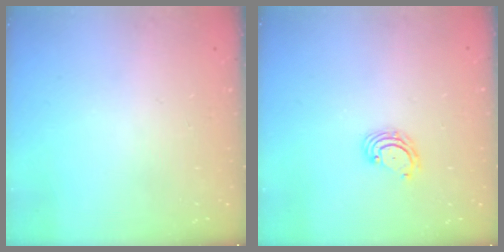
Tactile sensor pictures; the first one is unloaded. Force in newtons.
{"total": 2.8, "press": 2.8, "slide": 0.3}